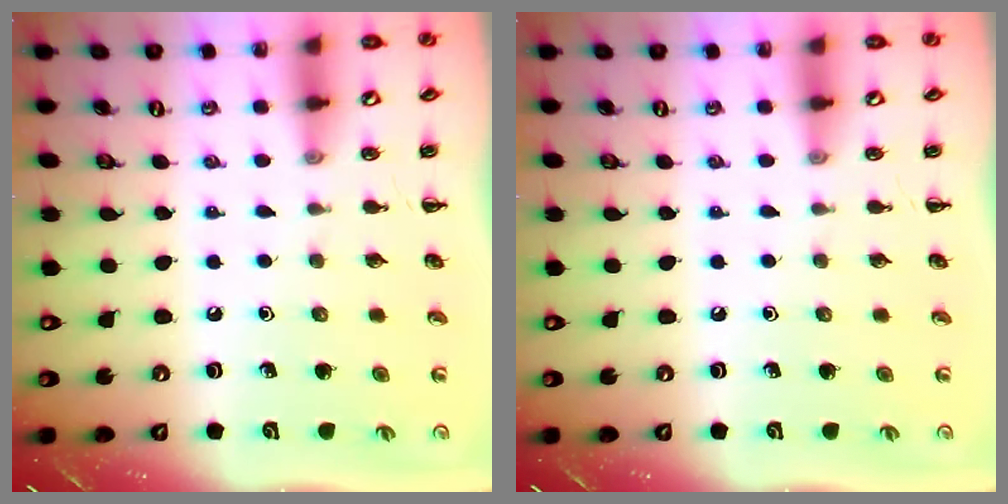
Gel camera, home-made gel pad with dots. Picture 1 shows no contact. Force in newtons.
{"total": 0.0}